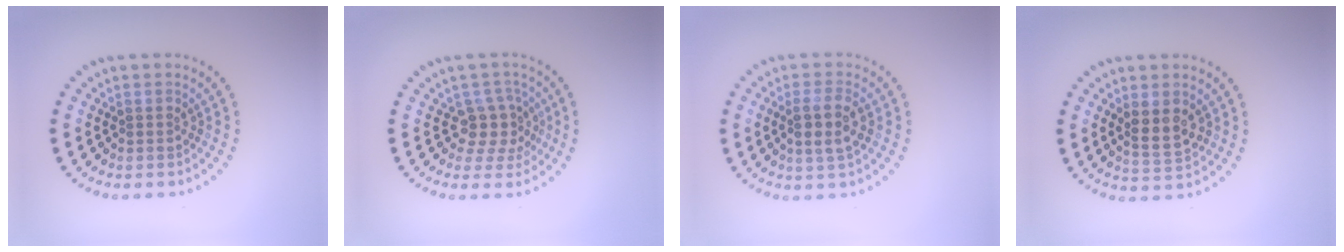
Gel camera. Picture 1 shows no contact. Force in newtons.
{"total": 3.1, "press": 2.5, "slide": 1.9}
{"total": 2.9, "press": 2.7, "slide": 0.9}
{"total": 2.7, "press": 2.6, "slide": 0.8}